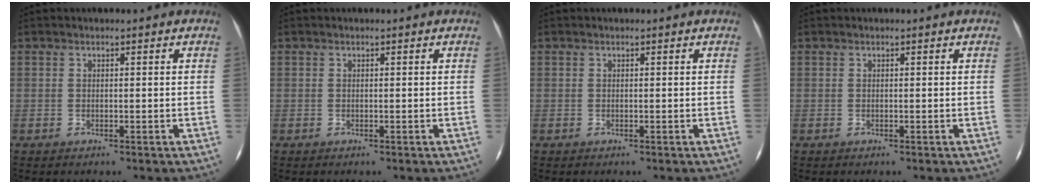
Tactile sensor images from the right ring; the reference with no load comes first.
{"total": 0.0}
{"total": 0.0}
{"total": 0.0}